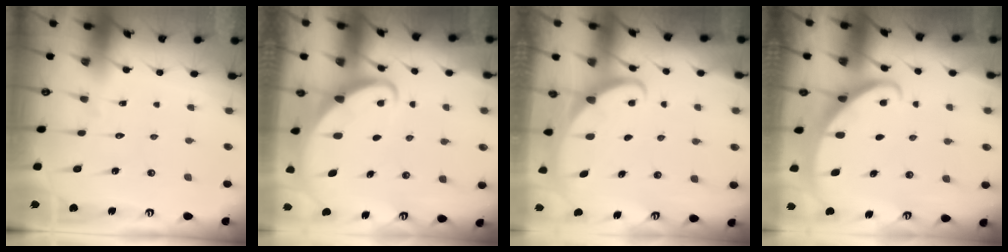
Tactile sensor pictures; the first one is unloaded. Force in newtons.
{"total": 2.4, "press": 2.4, "slide": 0.3}
{"total": 1.7, "press": 1.7, "slide": 0.1}
{"total": 2.2, "press": 2.2, "slide": 0.2}